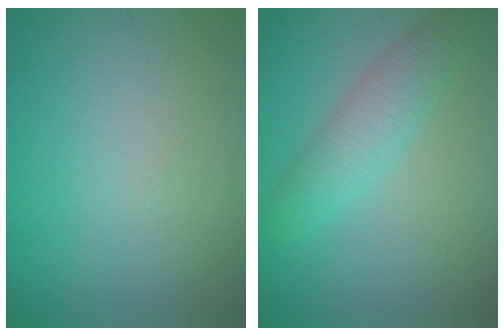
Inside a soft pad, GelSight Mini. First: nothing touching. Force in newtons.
{"total": 3.6, "press": 3.6, "slide": 0.1}